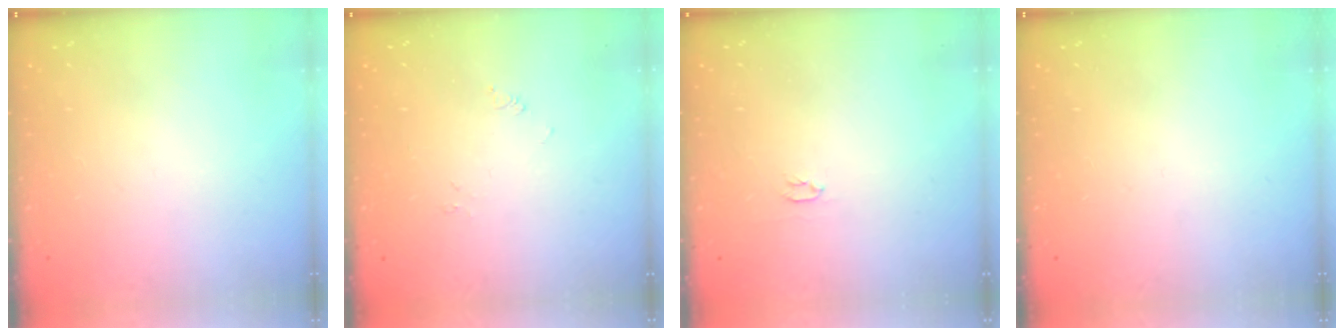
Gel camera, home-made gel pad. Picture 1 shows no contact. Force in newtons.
{"total": 0.0}
{"total": 2.0, "press": 2.0, "slide": 0.3}
{"total": 0.0}